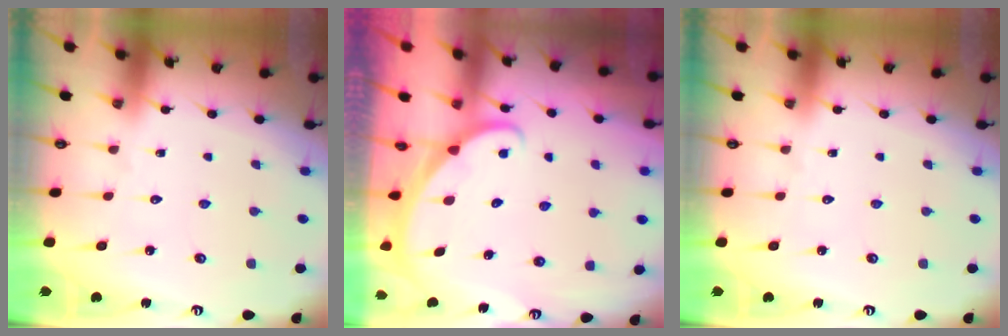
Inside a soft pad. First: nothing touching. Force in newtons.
{"total": 1.8, "press": 1.8, "slide": 0.1}
{"total": 0.0}